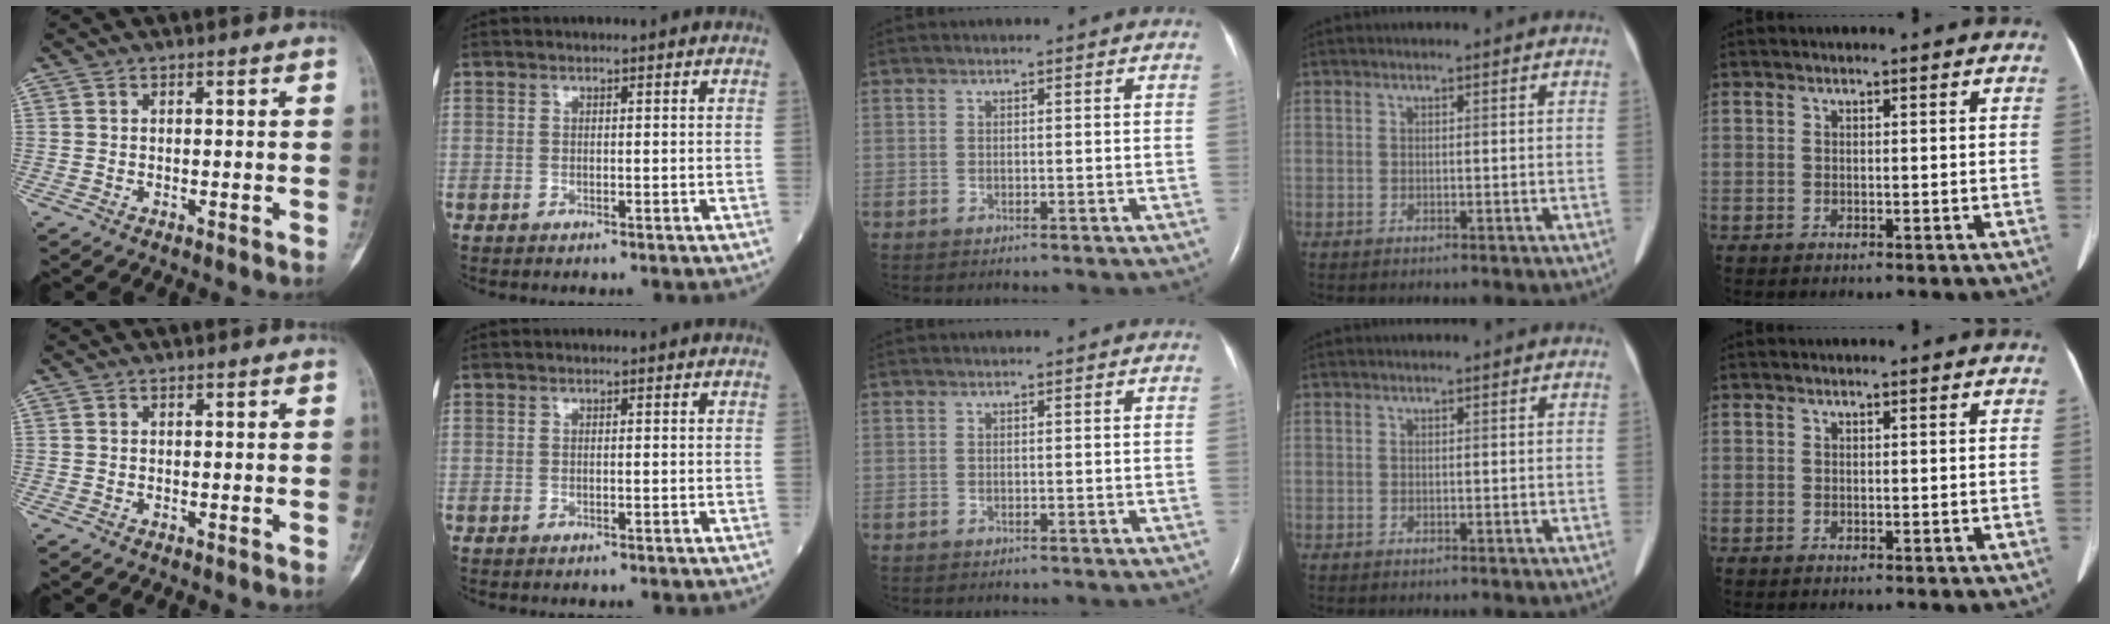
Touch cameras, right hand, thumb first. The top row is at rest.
{}